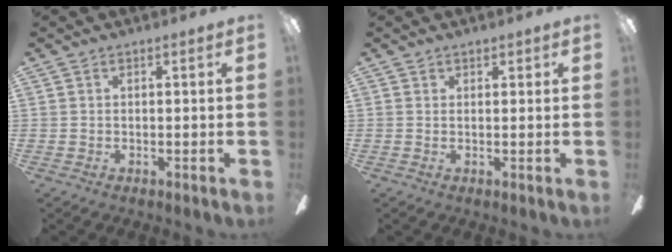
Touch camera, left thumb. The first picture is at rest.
{"total": 1.0, "force": [0.8, 0.4, 0.4], "torque": [0.000, -0.004, 0.013]}